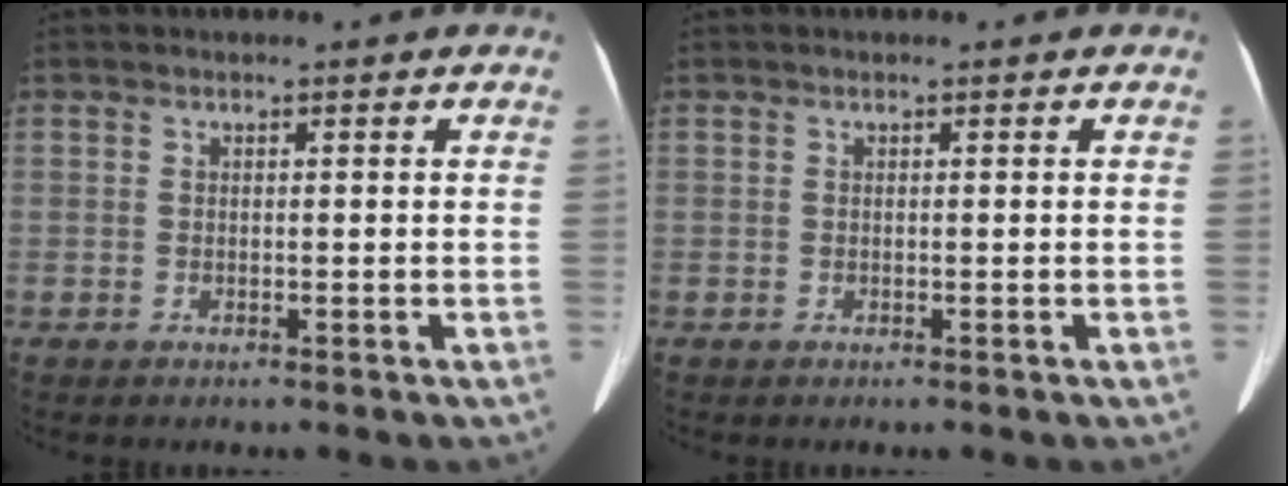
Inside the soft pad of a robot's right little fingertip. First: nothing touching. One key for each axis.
{"total": 0.0}